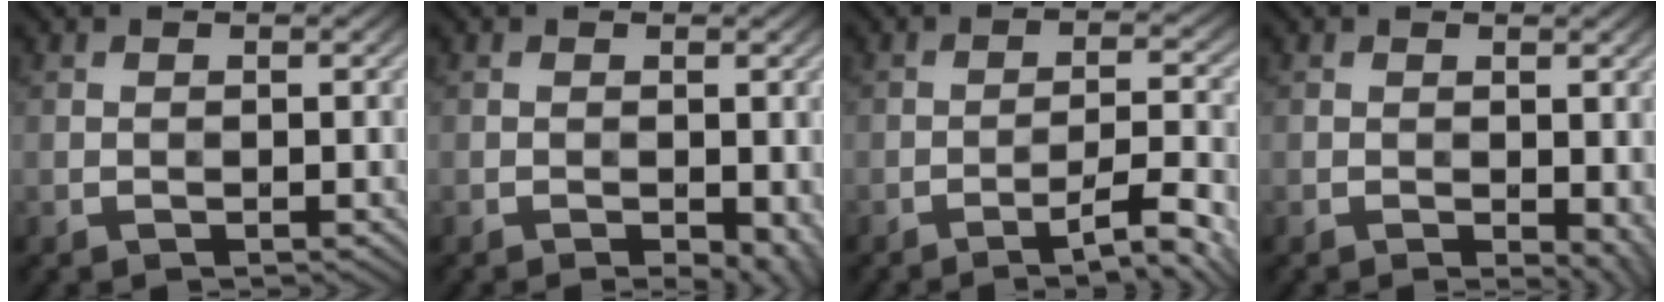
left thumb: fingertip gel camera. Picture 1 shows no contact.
{"total": 3.7, "force": [-1.6, 1.8, 2.8], "torque": [-0.037, -0.011, -0.012]}
{"total": 7.5, "force": [-4.6, 1.1, 5.7], "torque": [-0.094, 0.012, -0.069]}
{"total": 3.5, "force": [-0.9, 2.0, 2.8], "torque": [-0.029, -0.010, -0.008]}